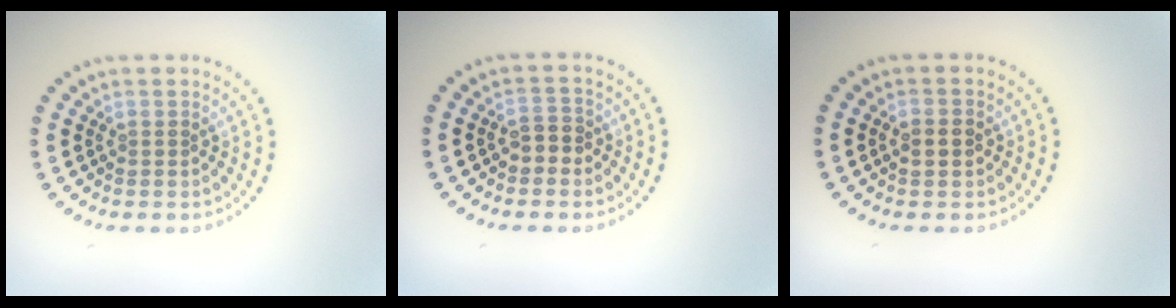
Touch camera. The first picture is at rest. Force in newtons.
{"total": 1.9, "press": 1.7, "slide": 0.7}
{"total": 2.2, "press": 2.2, "slide": 0.2}